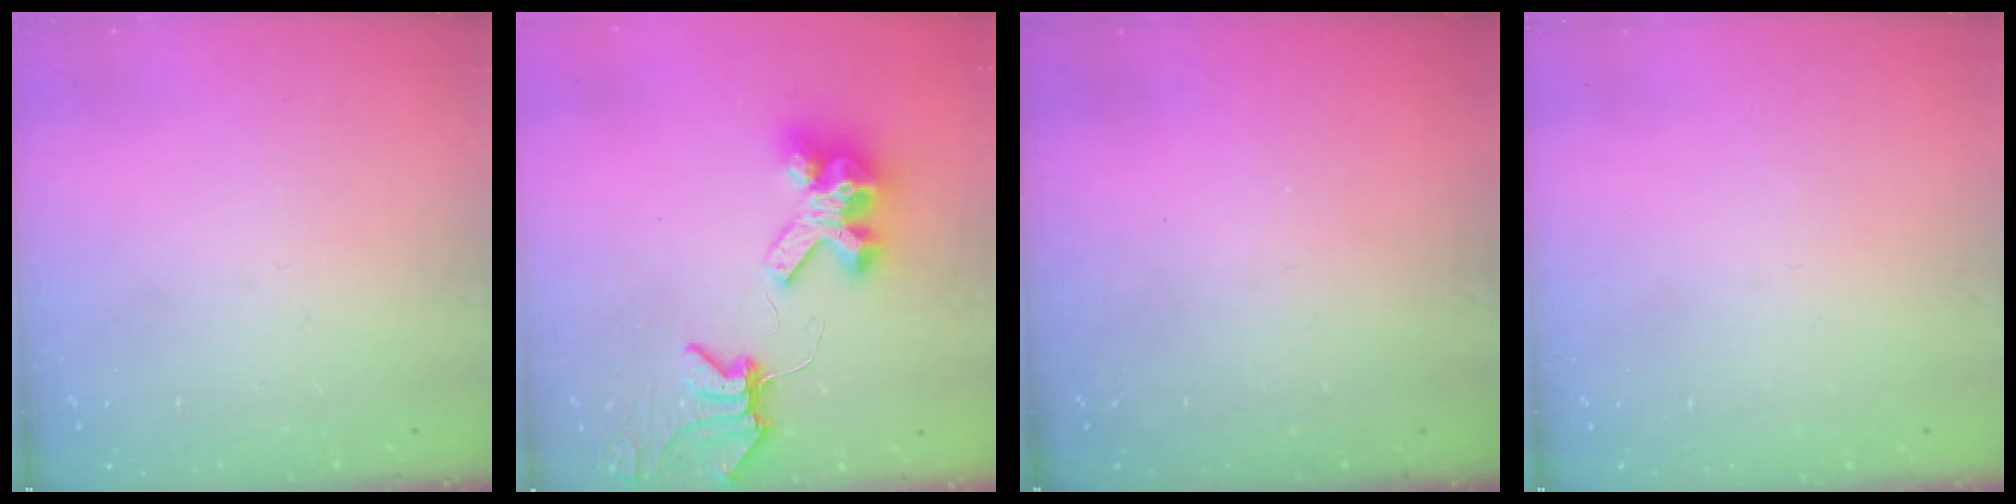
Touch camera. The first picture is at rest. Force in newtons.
{"total": 12.6, "press": 12.5, "slide": 1.6}
{"total": 0.0}
{"total": 0.0}